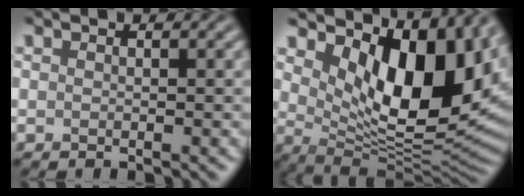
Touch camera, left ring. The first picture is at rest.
{"total": 12.9, "force": [4.2, 6.2, 10.5], "torque": [-0.156, -0.013, 0.075]}